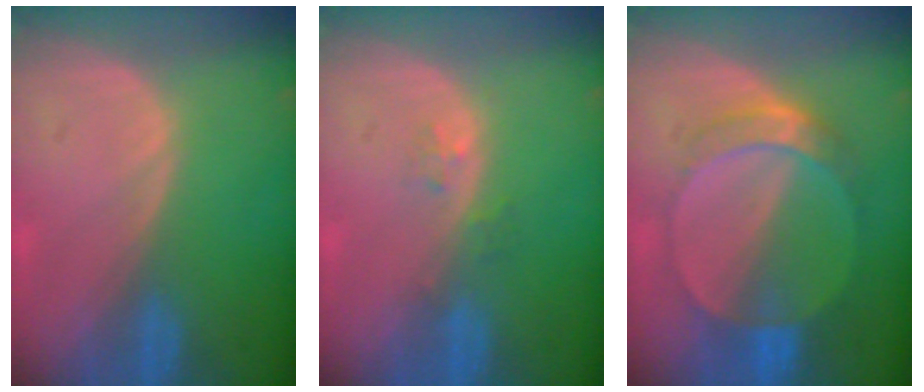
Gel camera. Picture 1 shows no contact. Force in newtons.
{"total": 1.6, "press": 1.6, "slide": 0.1}
{"total": 7.2, "press": 6.4, "slide": 3.4}